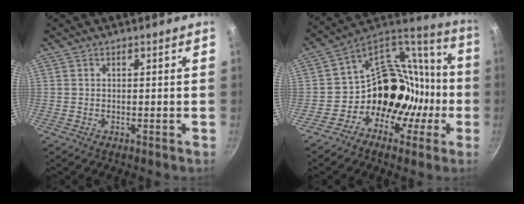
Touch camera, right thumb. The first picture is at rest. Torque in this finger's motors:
{"motor_torque": [1.24, 1.12, 0.77, -0.08, 0.08]}